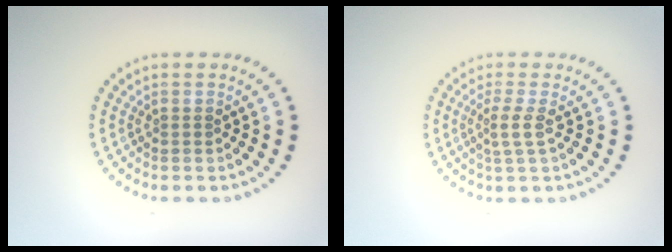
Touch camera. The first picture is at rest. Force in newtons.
{"total": 1.9, "press": 1.3, "slide": 1.3}